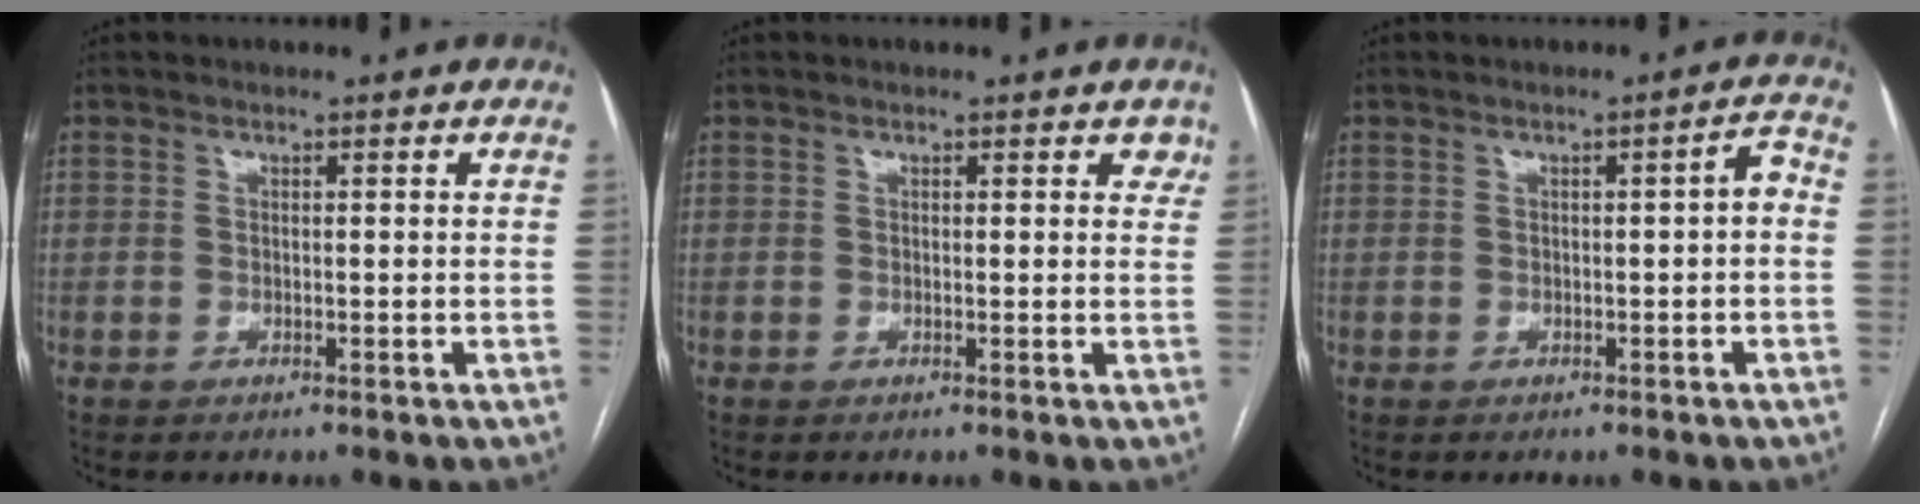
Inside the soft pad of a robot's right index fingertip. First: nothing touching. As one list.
[{"total": 2.2, "force": [1.4, 1.2, 1.1], "torque": [0.003, 0.004, 0.008]}, {"total": 2.3, "force": [-0.2, 0.4, 2.2], "torque": [-0.024, 0.006, -0.004]}]